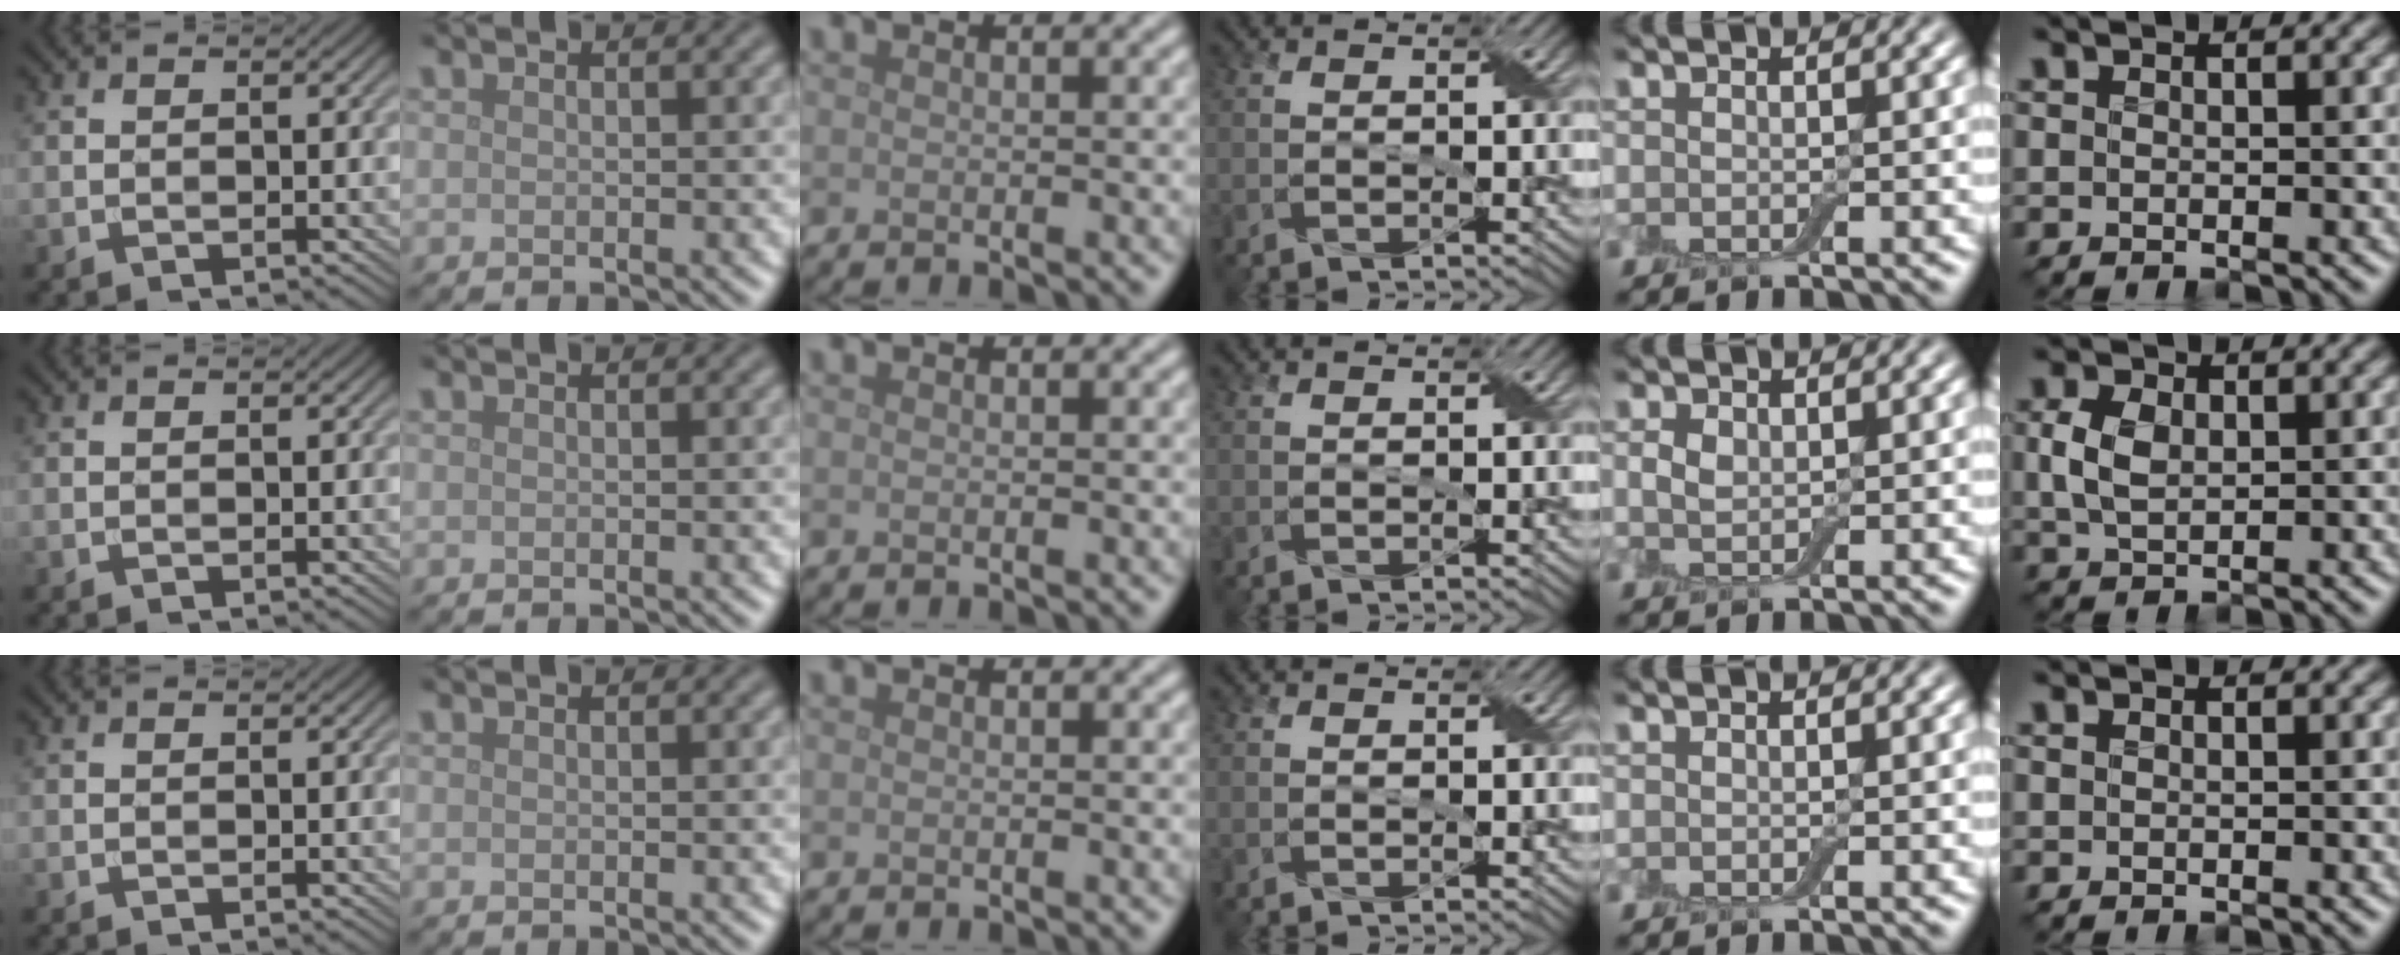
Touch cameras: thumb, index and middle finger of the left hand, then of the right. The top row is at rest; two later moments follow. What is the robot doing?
{"motion": "fold", "object": "aluminum foil"}